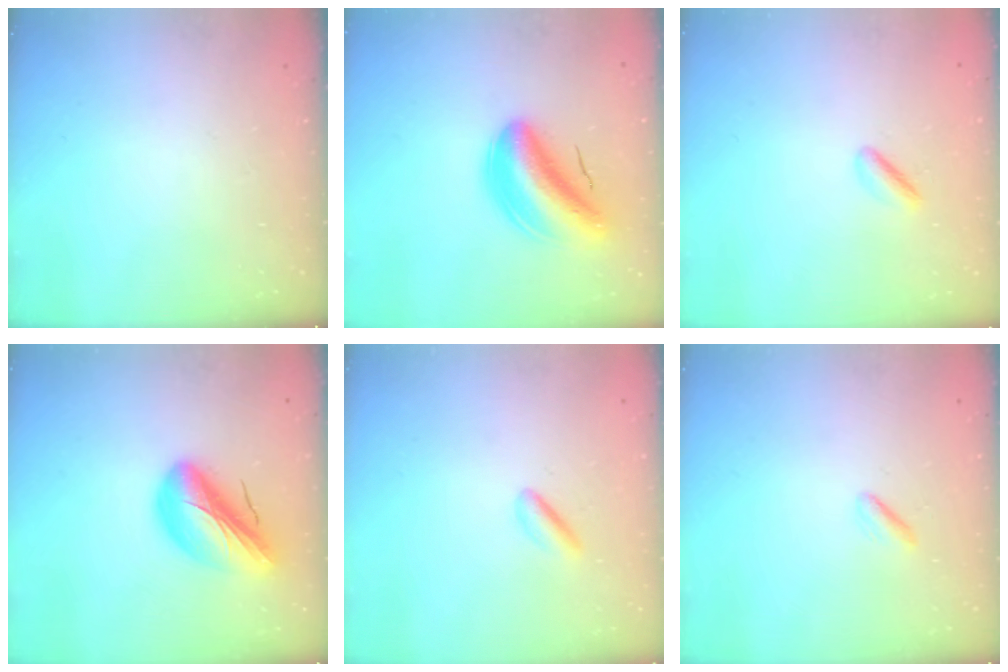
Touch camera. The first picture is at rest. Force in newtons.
{"total": 8.9, "press": 8.3, "slide": 3.2}
{"total": 1.7, "press": 1.6, "slide": 0.7}
{"total": 14.9, "press": 14.4, "slide": 4.0}
{"total": 2.5, "press": 2.3, "slide": 1.0}
{"total": 1.7, "press": 1.6, "slide": 0.6}